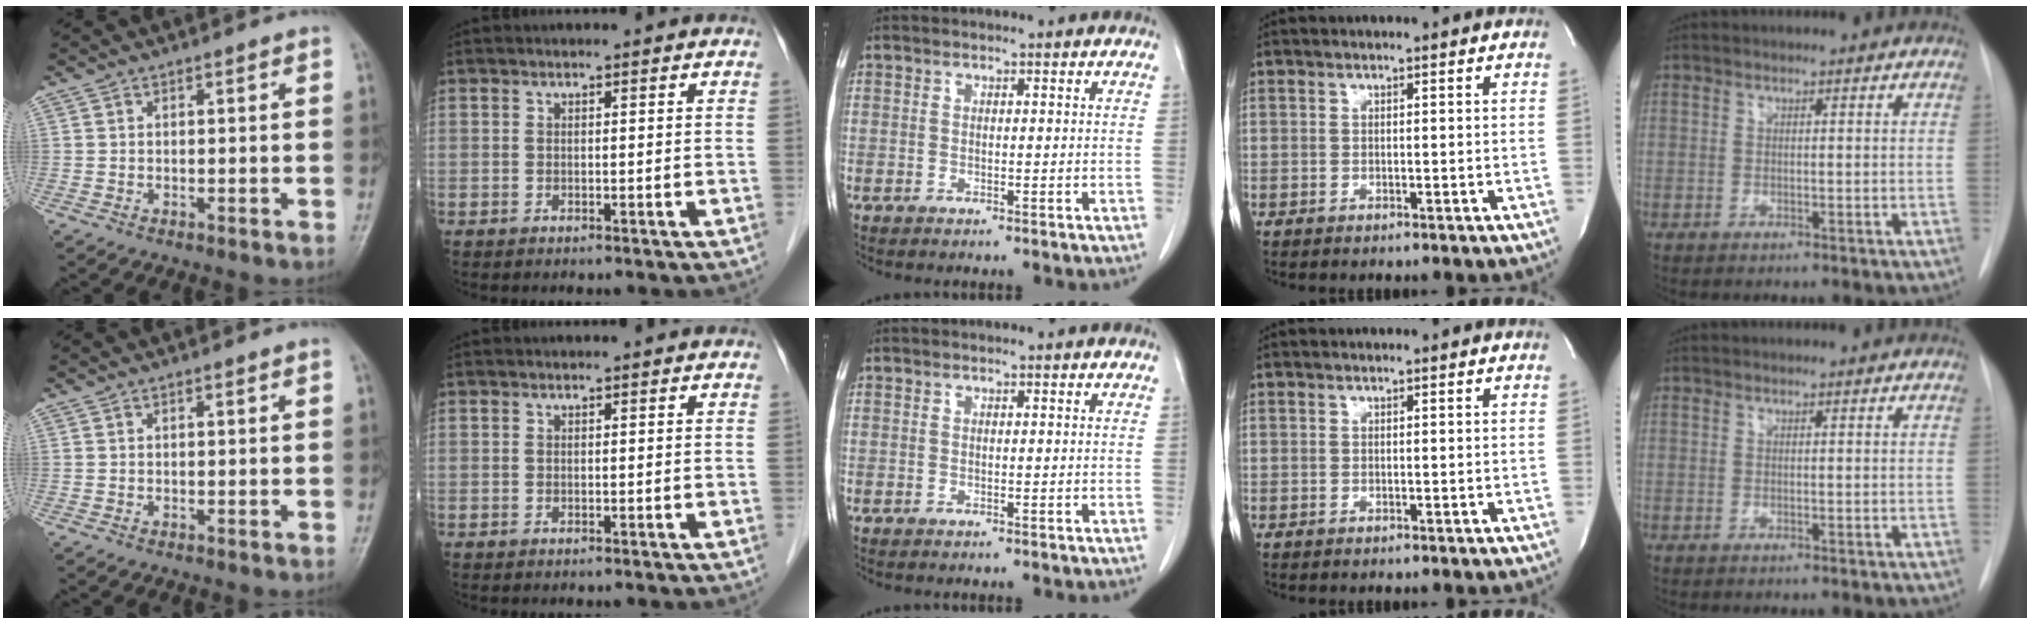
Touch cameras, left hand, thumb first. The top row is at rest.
{}